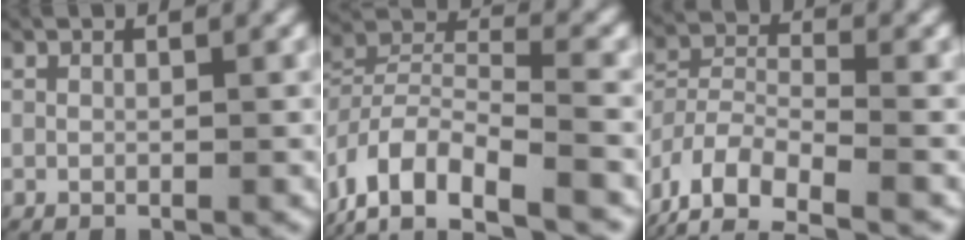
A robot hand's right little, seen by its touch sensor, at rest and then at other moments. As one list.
[{"total": 7.8, "force": [-3.2, 5.1, 5.0], "torque": [-0.110, -0.010, -0.055]}, {"total": 8.2, "force": [-3.9, 5.8, 4.2], "torque": [-0.101, -0.026, -0.064]}]